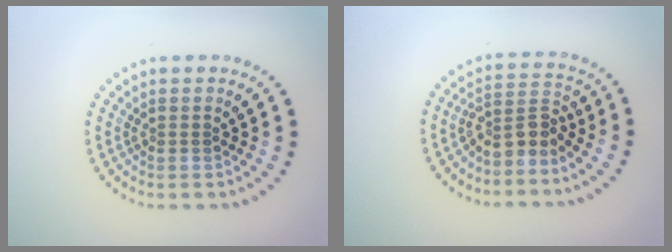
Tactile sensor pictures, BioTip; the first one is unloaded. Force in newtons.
{"total": 2.9, "press": 2.0, "slide": 2.0}